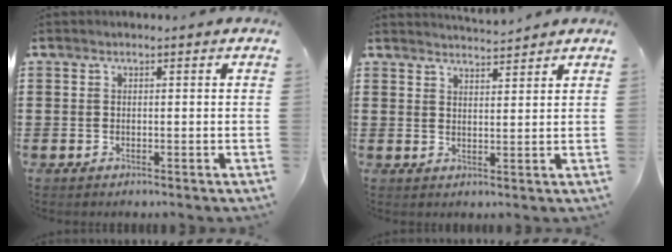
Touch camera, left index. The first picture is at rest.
{"total": 3.1, "force": [3.1, 0.0, 0.2], "torque": [-0.011, -0.009, 0.059]}